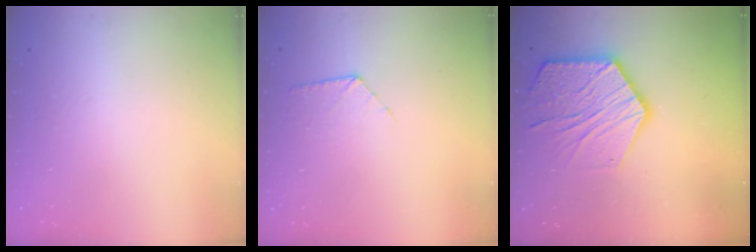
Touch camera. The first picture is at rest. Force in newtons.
{"total": 7.2, "press": 7.2, "slide": 0.6}
{"total": 17.1, "press": 17.1, "slide": 1.3}